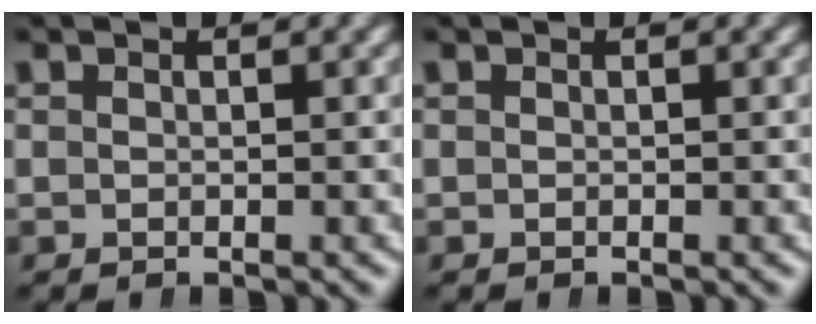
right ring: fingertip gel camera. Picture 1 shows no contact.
{"total": 0.0}